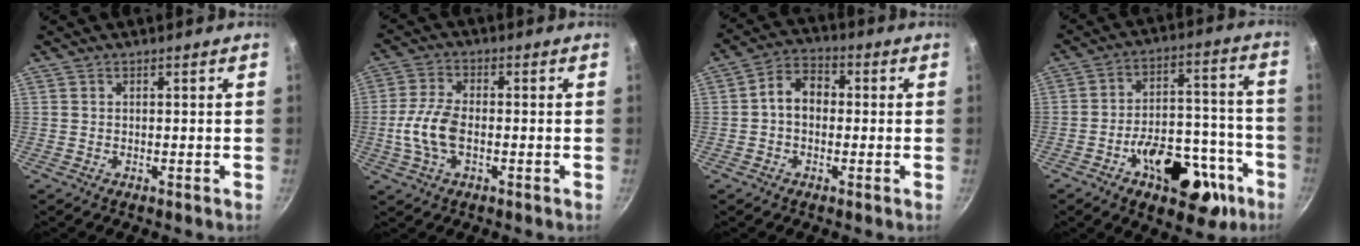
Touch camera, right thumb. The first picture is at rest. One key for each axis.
{"total": 8.7, "fx": -1.5, "fy": 4.4, "fz": 7.3, "tx": -0.152, "ty": 0.016, "tz": -0.037}
{"total": 6.9, "fx": -0.1, "fy": 5.1, "fz": 4.6, "tx": -0.049, "ty": 0.024, "tz": -0.019}
{"total": 20.6, "fx": -10.0, "fy": 11.0, "fz": 14.2, "tx": -0.153, "ty": 0.070, "tz": -0.134}